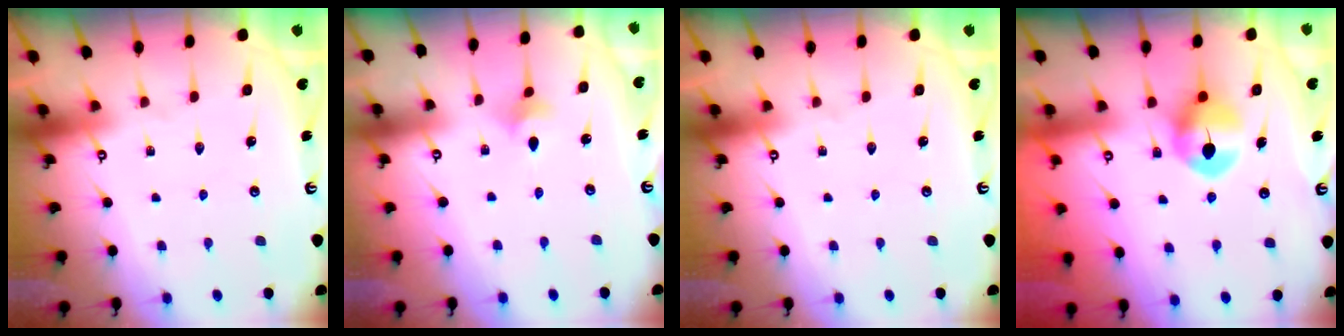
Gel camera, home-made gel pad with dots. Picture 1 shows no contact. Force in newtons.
{"total": 2.1, "press": 2.1, "slide": 0.5}
{"total": 0.0}
{"total": 8.1, "press": 8.0, "slide": 0.6}